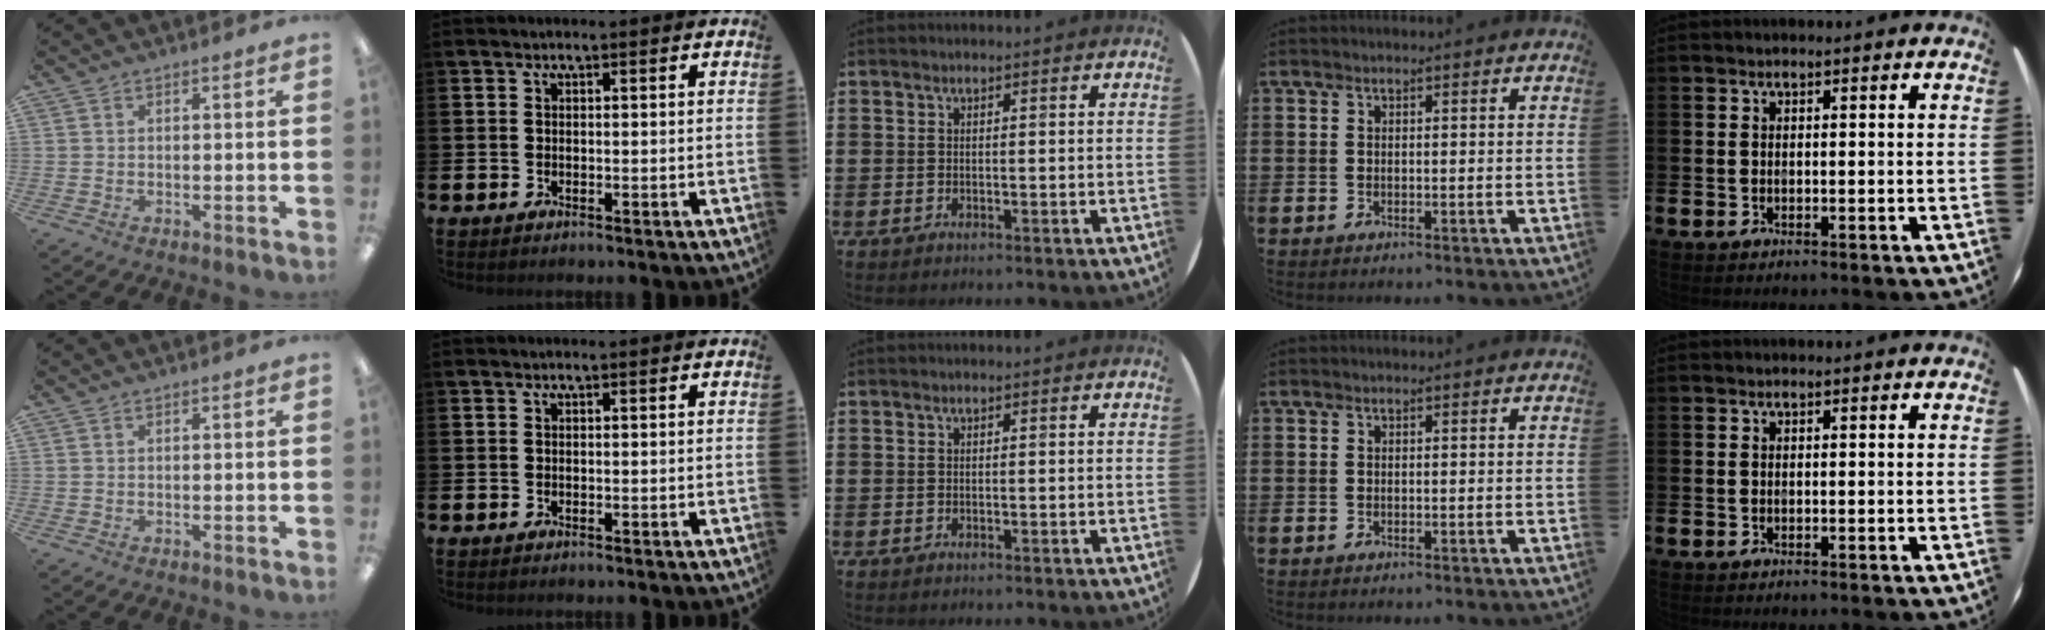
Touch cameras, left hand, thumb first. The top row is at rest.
{}